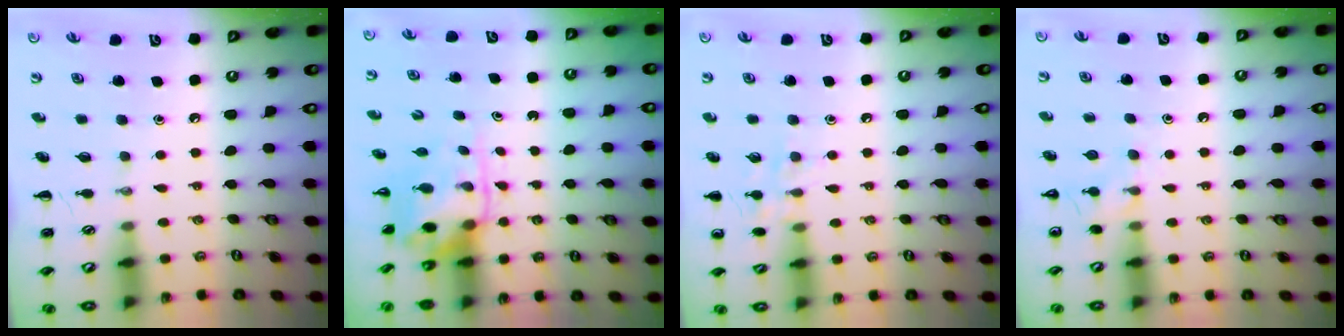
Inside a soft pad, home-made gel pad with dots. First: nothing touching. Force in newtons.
{"total": 3.5, "press": 3.4, "slide": 0.7}
{"total": 7.7, "press": 7.5, "slide": 1.6}
{"total": 7.2, "press": 7.0, "slide": 1.6}